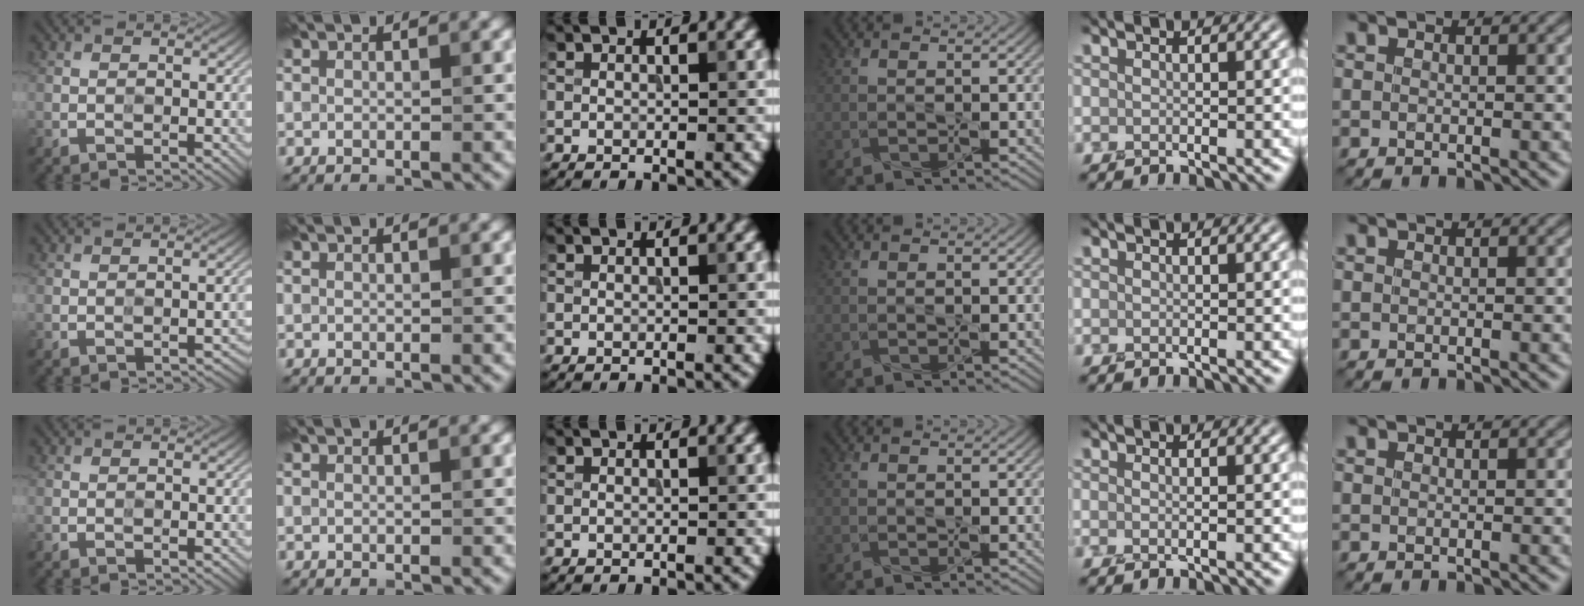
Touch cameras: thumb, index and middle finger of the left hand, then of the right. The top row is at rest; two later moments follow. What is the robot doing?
{"motion": "screw", "object": "flashlight"}